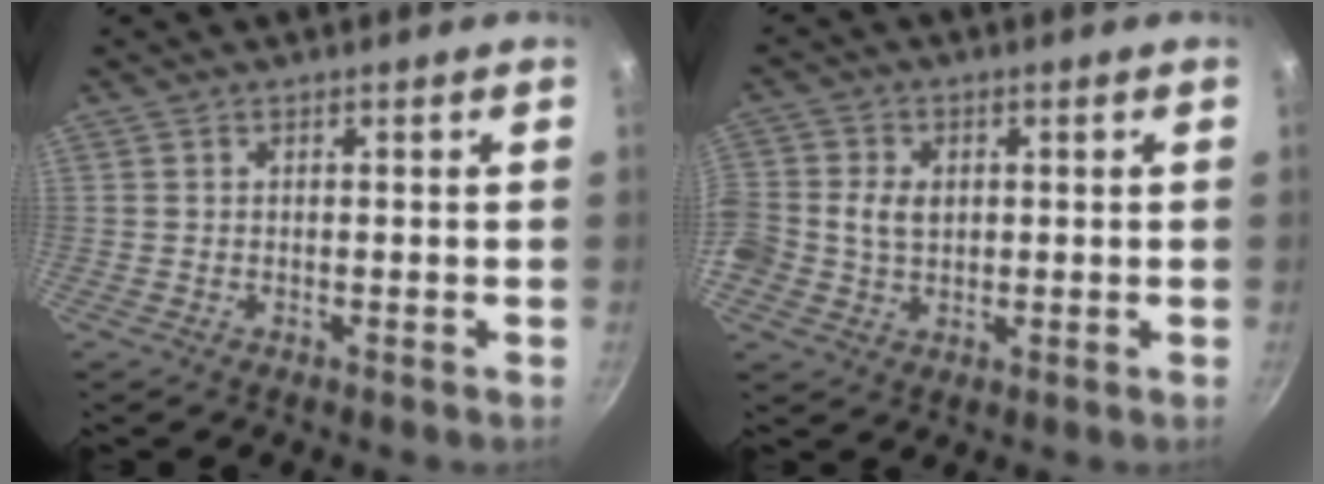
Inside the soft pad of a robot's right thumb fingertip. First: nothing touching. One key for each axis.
{"total": 7.1, "fx": 0.2, "fy": 6.0, "fz": 3.8, "tx": -0.070, "ty": 0.015, "tz": -0.003}